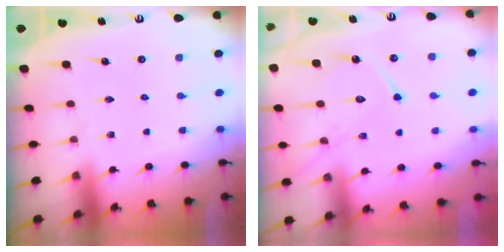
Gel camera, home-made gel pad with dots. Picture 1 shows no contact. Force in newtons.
{"total": 12.3, "press": 12.2, "slide": 1.2}